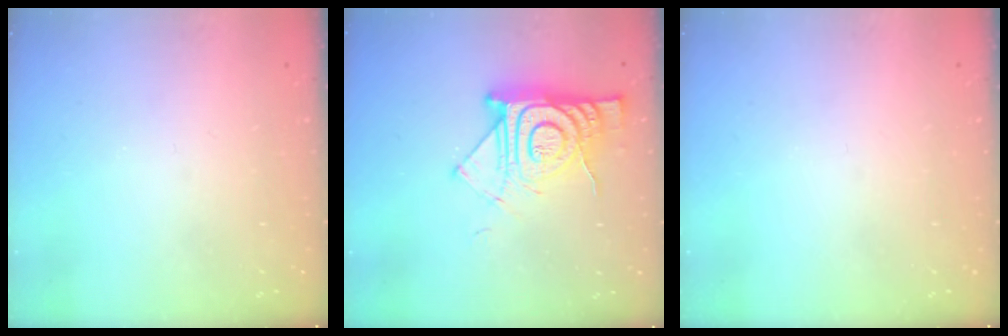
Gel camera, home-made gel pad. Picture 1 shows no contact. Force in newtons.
{"total": 15.5, "press": 15.4, "slide": 1.2}
{"total": 0.0}